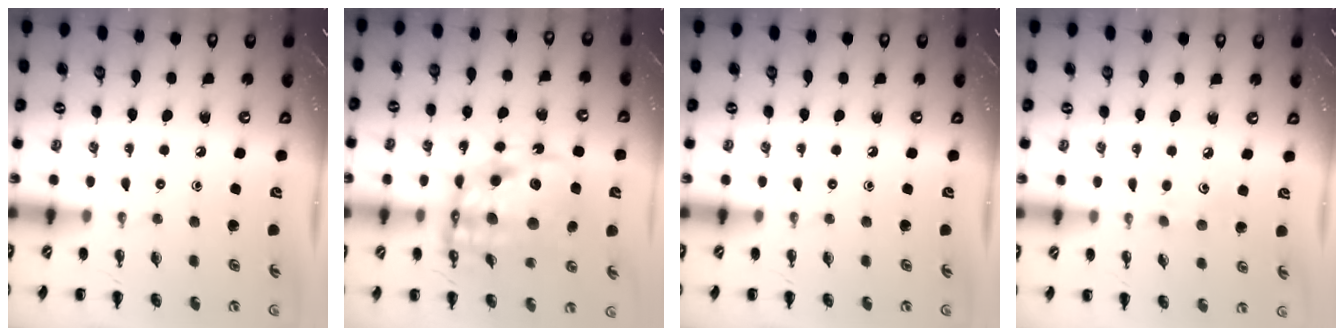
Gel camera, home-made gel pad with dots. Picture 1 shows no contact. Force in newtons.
{"total": 16.3, "press": 15.8, "slide": 4.0}
{"total": 0.0}
{"total": 4.1, "press": 4.0, "slide": 1.2}